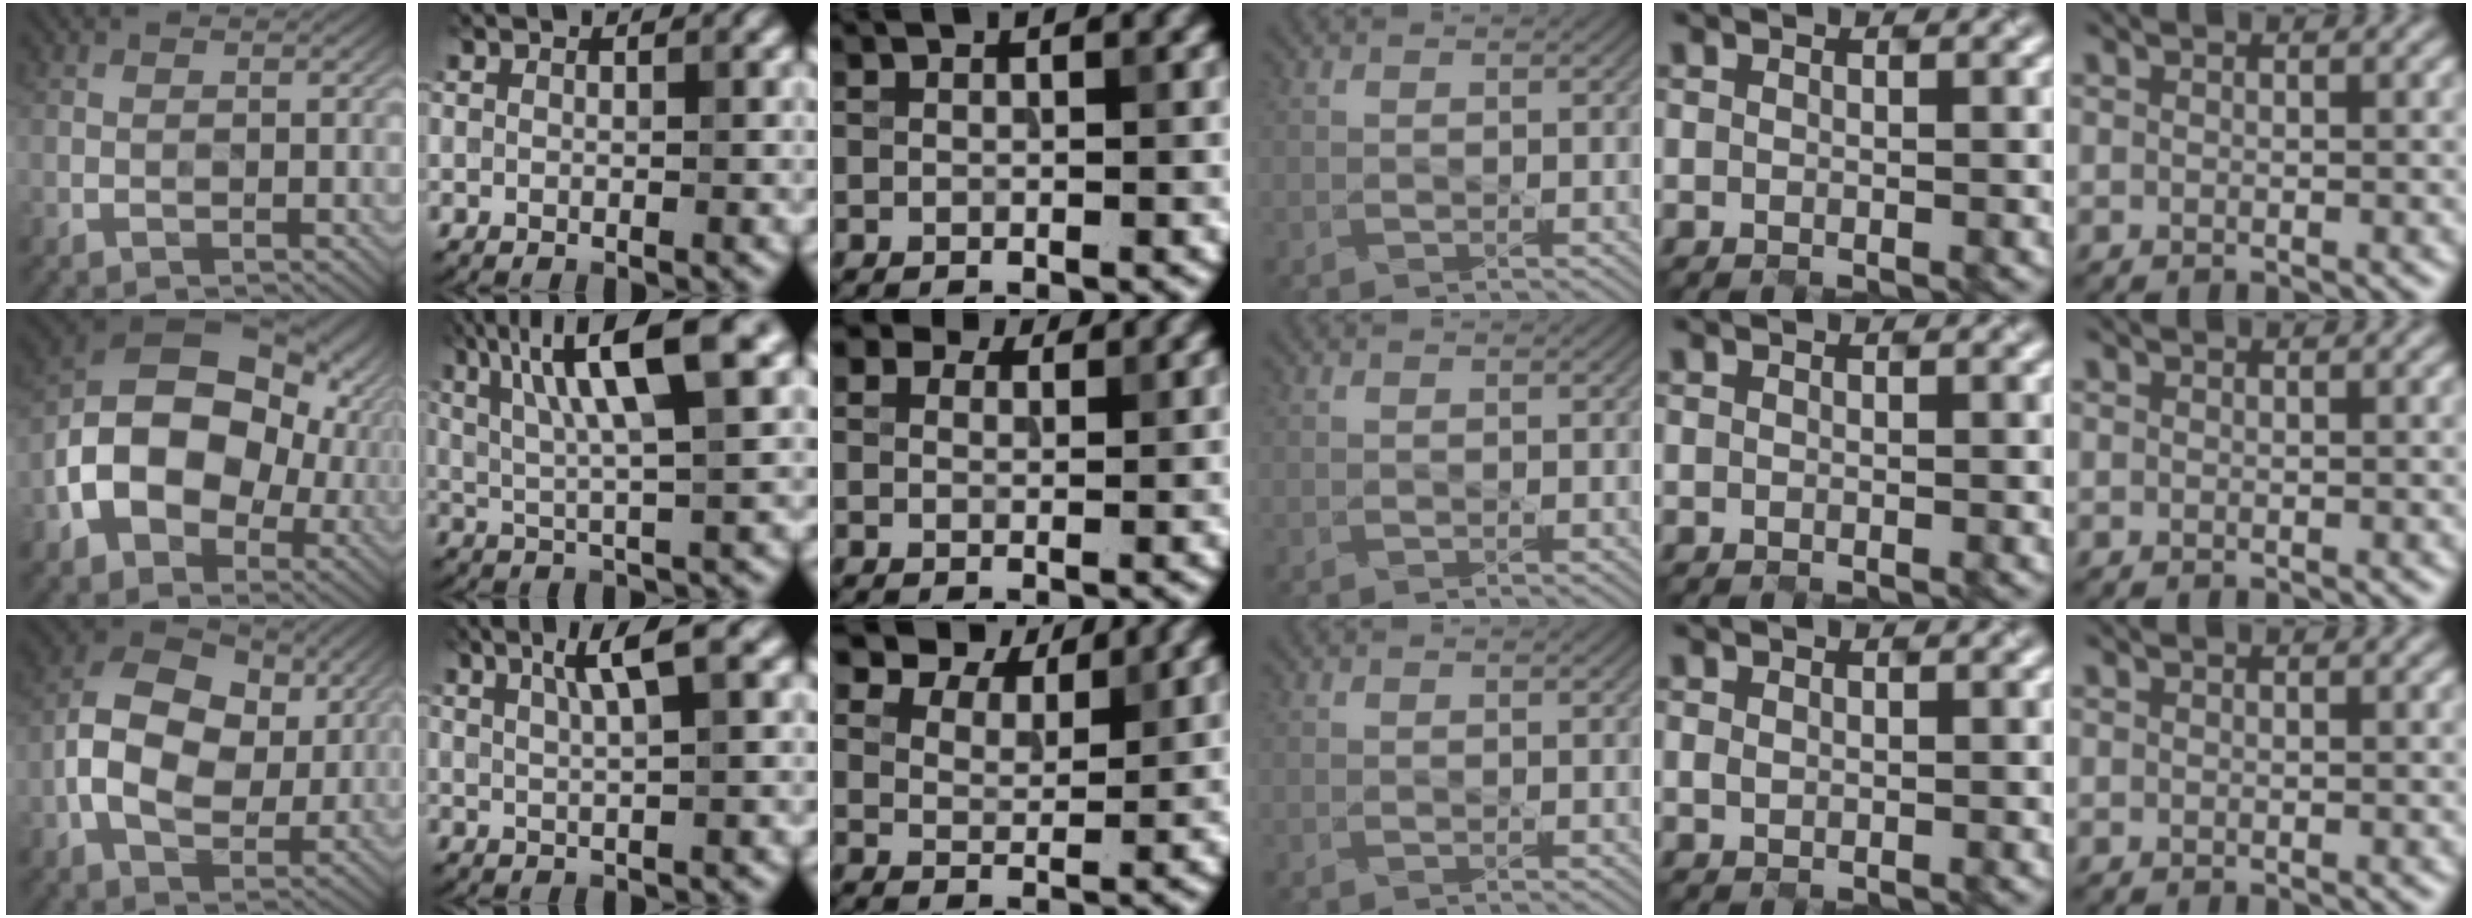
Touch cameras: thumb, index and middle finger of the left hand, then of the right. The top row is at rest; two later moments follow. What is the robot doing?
{"motion": "open", "object": "folder"}